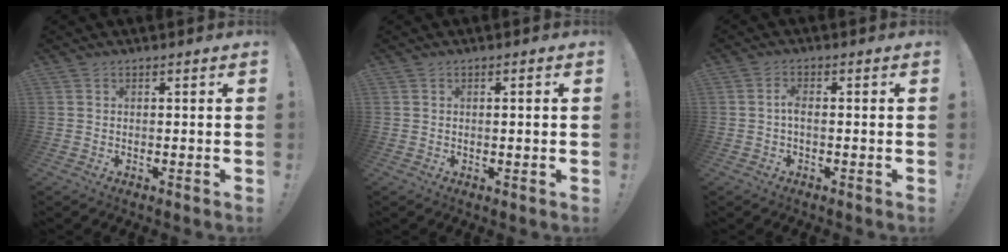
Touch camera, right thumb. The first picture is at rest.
{"total": 1.2, "force": [0.1, -0.2, 1.2], "torque": [-0.021, -0.001, 0.000]}
{"total": 2.6, "force": [-0.5, 0.9, 2.3], "torque": [-0.050, 0.002, -0.012]}